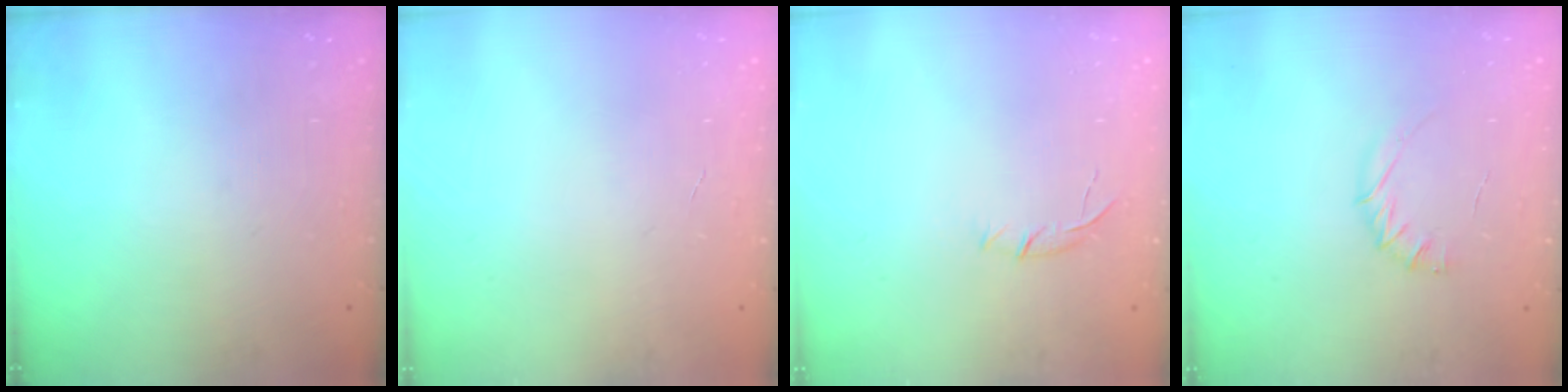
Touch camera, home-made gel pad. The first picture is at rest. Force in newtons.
{"total": 0.0}
{"total": 4.2, "press": 4.0, "slide": 1.1}
{"total": 3.9, "press": 3.8, "slide": 1.1}